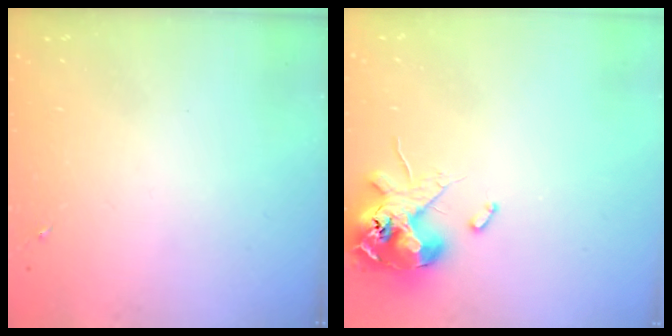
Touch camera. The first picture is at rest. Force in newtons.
{"total": 12.7, "press": 12.5, "slide": 2.2}